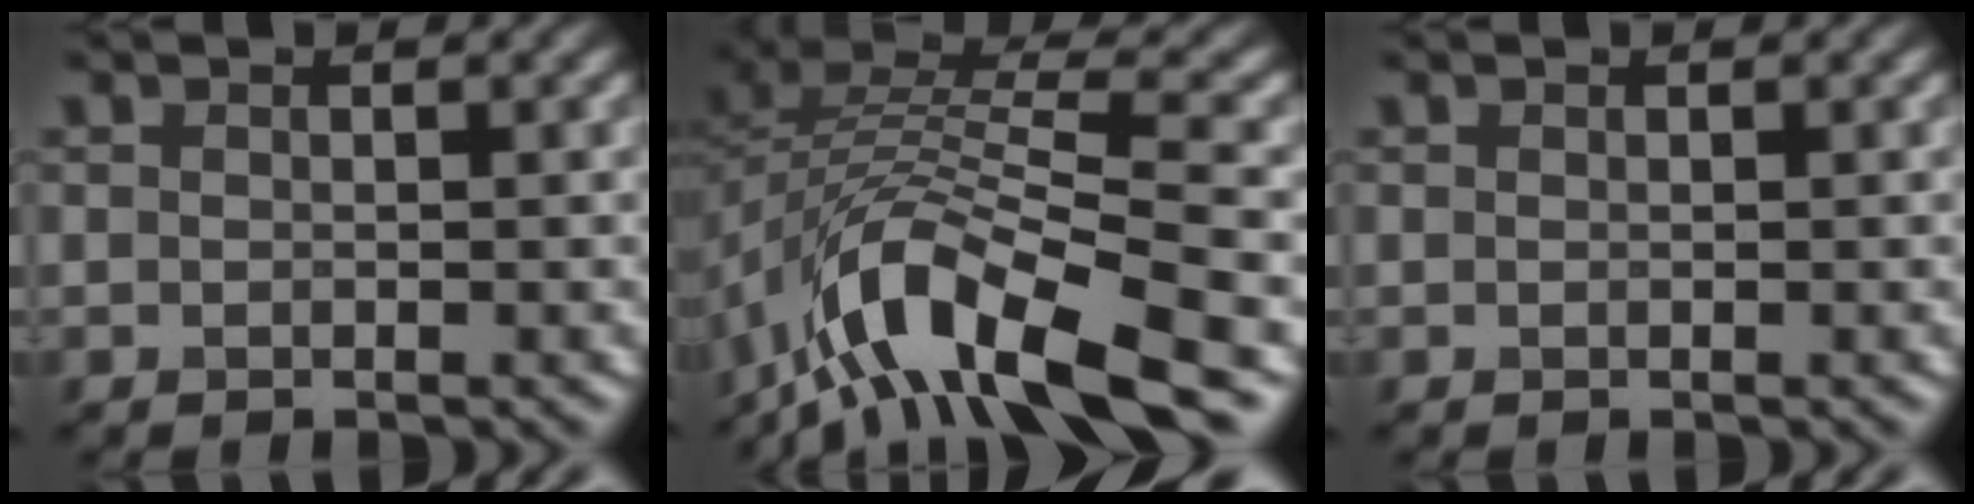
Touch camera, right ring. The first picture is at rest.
{"total": 11.5, "force": [-6.3, 3.7, 8.9], "torque": [-0.159, 0.009, -0.126]}
{"total": 0.0}